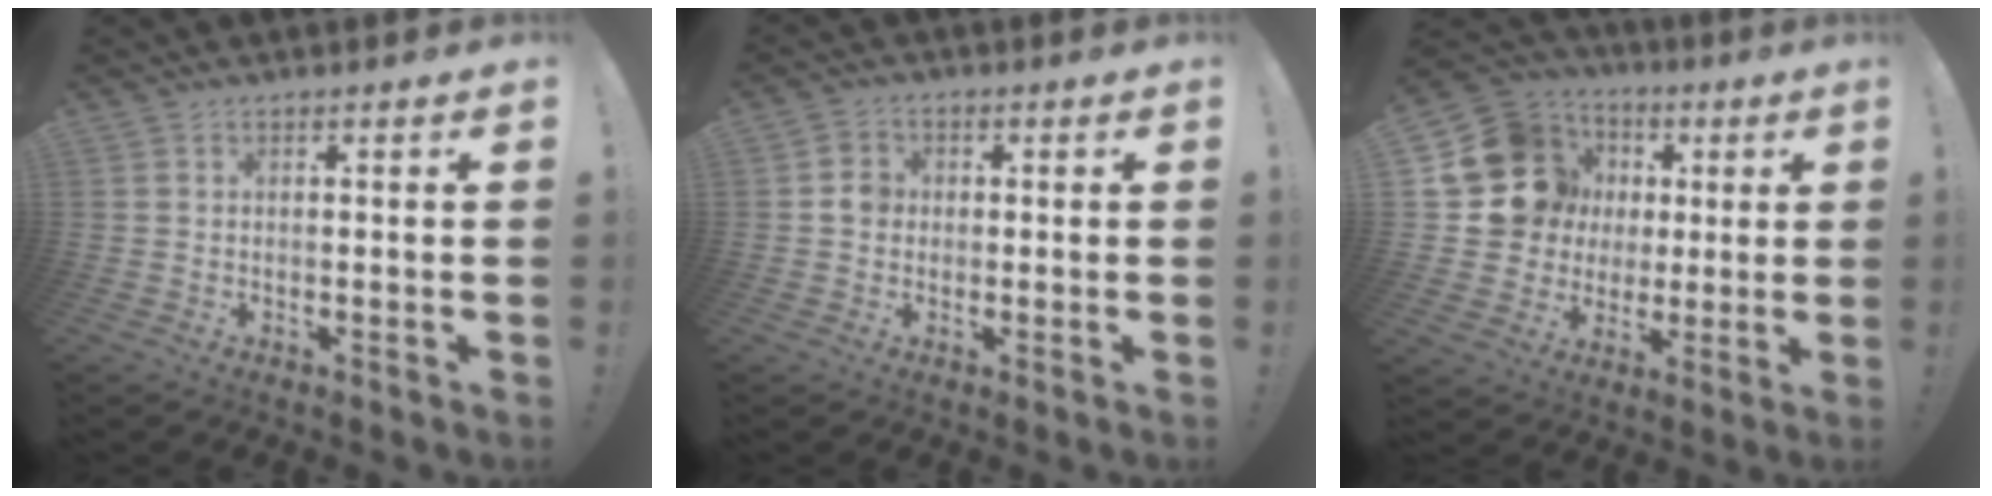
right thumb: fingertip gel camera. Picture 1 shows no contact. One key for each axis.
{"total": 3.7, "fx": -0.3, "fy": 3.3, "fz": 1.7, "tx": -0.021, "ty": 0.007, "tz": -0.007}
{"total": 16.1, "fx": 3.8, "fy": 14.5, "fz": 5.8, "tx": -0.091, "ty": -0.012, "tz": 0.107}